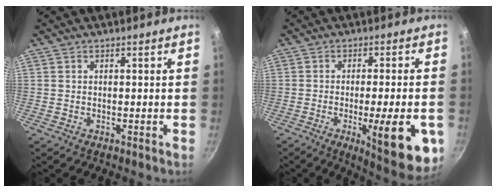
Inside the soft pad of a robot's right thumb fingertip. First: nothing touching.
{"total": 15.5, "force": [-4.7, 3.8, 14.3], "torque": [-0.171, 0.004, -0.057]}